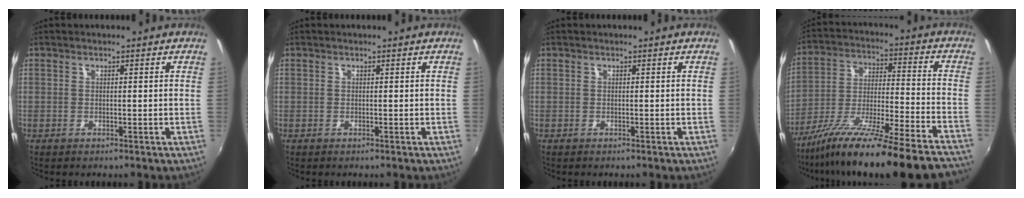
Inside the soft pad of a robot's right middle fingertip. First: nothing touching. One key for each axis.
{"total": 0.0}
{"total": 0.0}
{"total": 24.8, "fx": -21.0, "fy": -0.5, "fz": 13.2, "tx": -0.224, "ty": -0.070, "tz": -0.328}